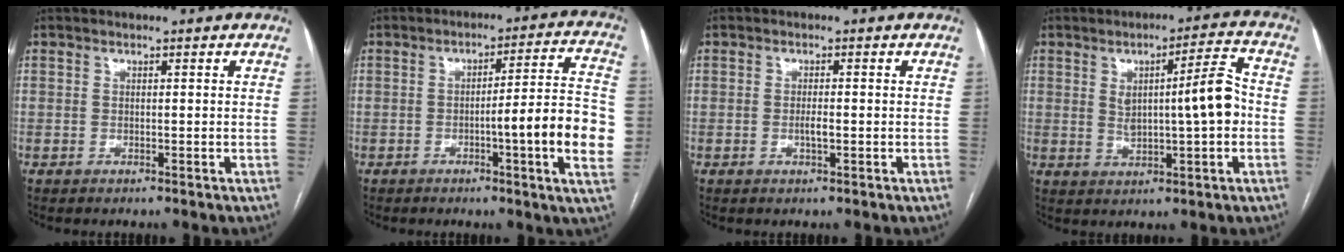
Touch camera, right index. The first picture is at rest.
{"total": 13.1, "force": [-2.8, 0.0, 12.8], "torque": [-0.164, 0.003, -0.041]}
{"total": 1.5, "force": [-0.3, 0.2, 1.4], "torque": [-0.028, -0.001, -0.005]}
{"total": 8.4, "force": [0.3, 1.3, 8.3], "torque": [-0.127, 0.019, 0.011]}